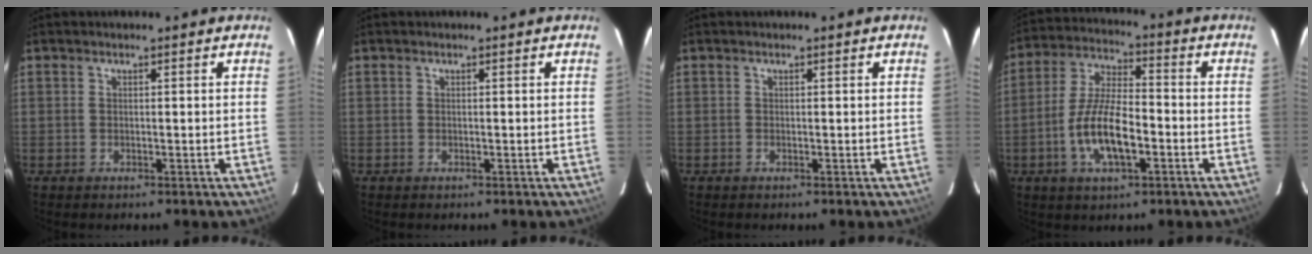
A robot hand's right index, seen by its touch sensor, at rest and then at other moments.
{"total": 0.0}
{"total": 0.0}
{"total": 11.7, "force": [-3.8, 4.4, 10.2], "torque": [-0.209, 0.001, -0.071]}